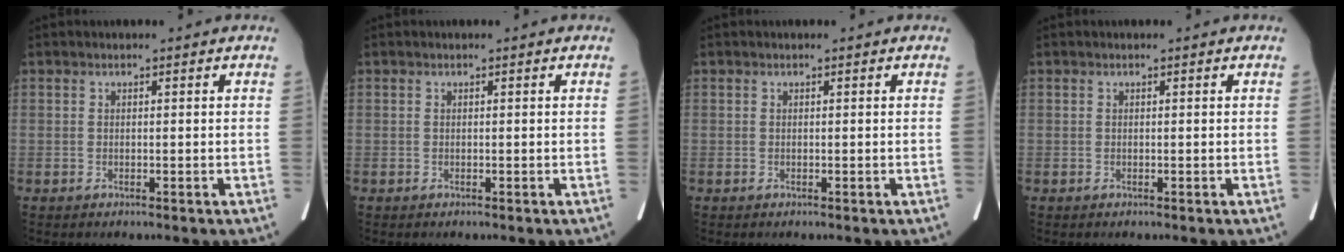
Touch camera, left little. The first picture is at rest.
{"total": 0.0}
{"total": 0.0}
{"total": 0.0}